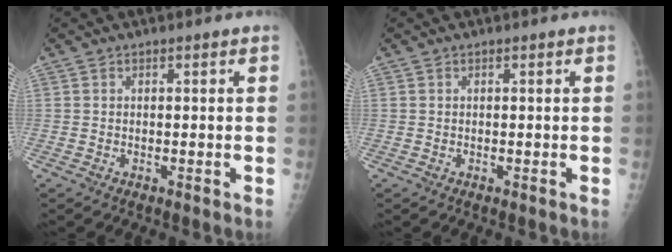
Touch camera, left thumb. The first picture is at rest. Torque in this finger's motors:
{"motor_torque": [0.02, 0.03, -0.06, -0.05, 0.00]}